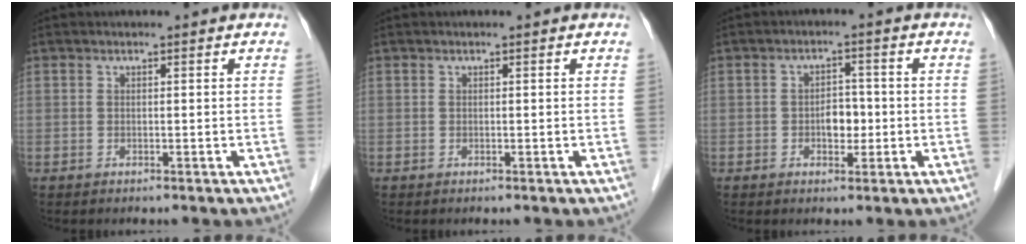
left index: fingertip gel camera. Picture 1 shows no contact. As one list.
[{"total": 0.0}, {"total": 3.4, "force": [-0.7, 2.1, 2.6], "torque": [-0.039, 0.009, -0.010]}]